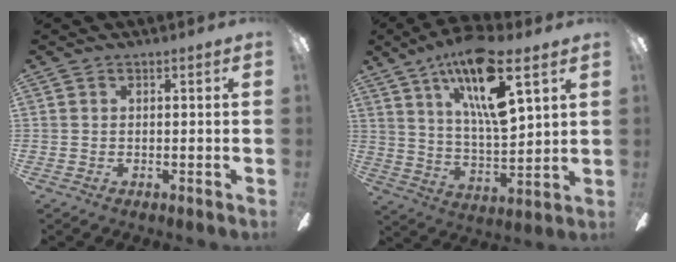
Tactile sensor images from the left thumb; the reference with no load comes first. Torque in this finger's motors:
{"motor_torque": [0.27, 0.75, 1.39, -1.38, 0.17]}